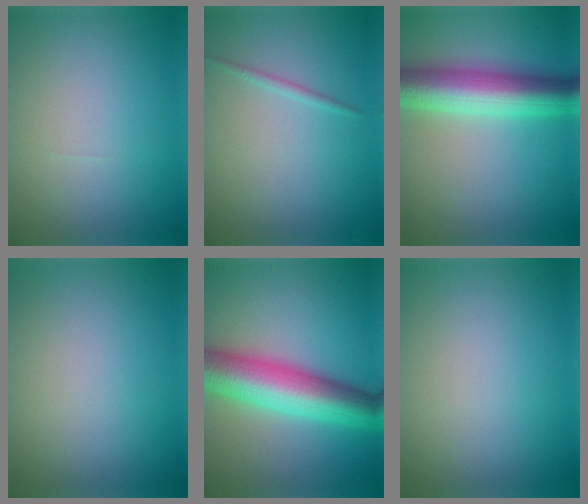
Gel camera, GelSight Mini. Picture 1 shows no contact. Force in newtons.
{"total": 0.8, "press": 0.8, "slide": 0.0}
{"total": 8.6, "press": 8.6, "slide": 0.1}
{"total": 0.0}
{"total": 10.1, "press": 10.1, "slide": 0.1}
{"total": 0.0}